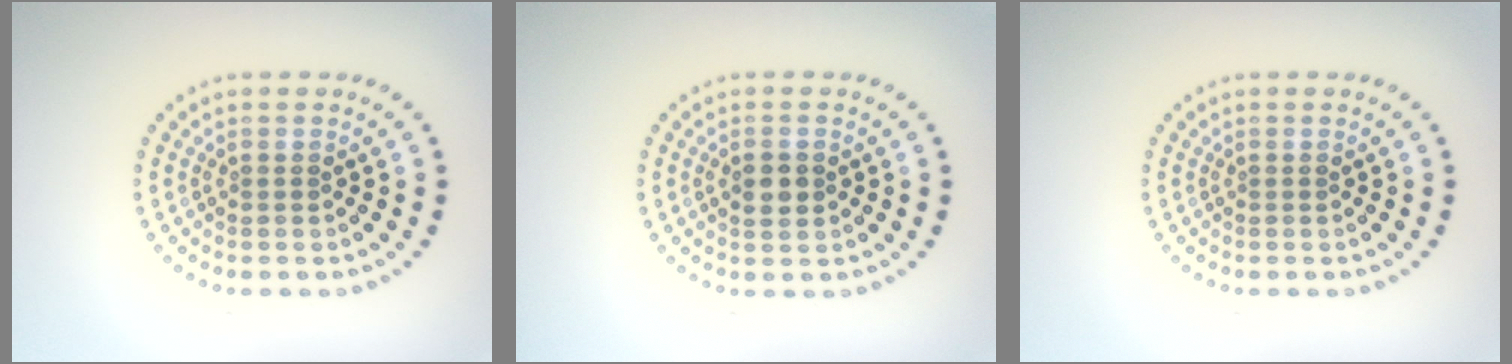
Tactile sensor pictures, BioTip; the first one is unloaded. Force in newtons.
{"total": 1.9, "press": 1.9, "slide": 0.1}
{"total": 0.0}